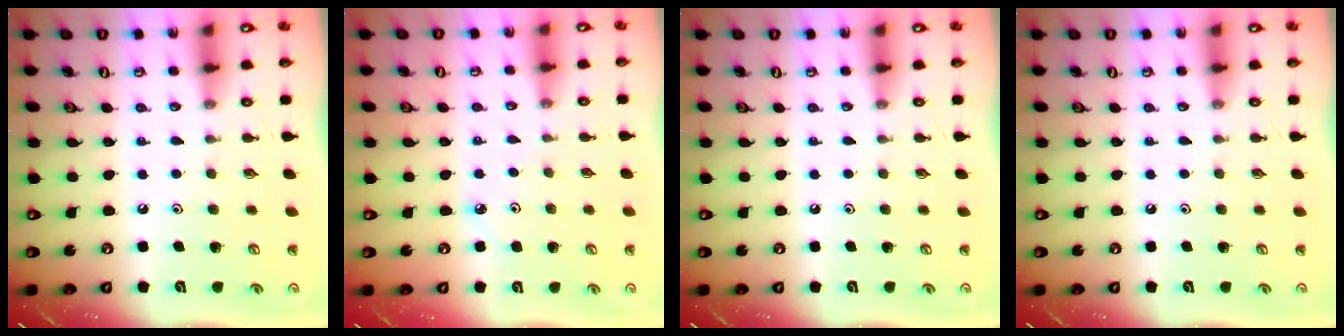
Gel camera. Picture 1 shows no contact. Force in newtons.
{"total": 2.3, "press": 2.3, "slide": 0.2}
{"total": 0.0}
{"total": 0.0}